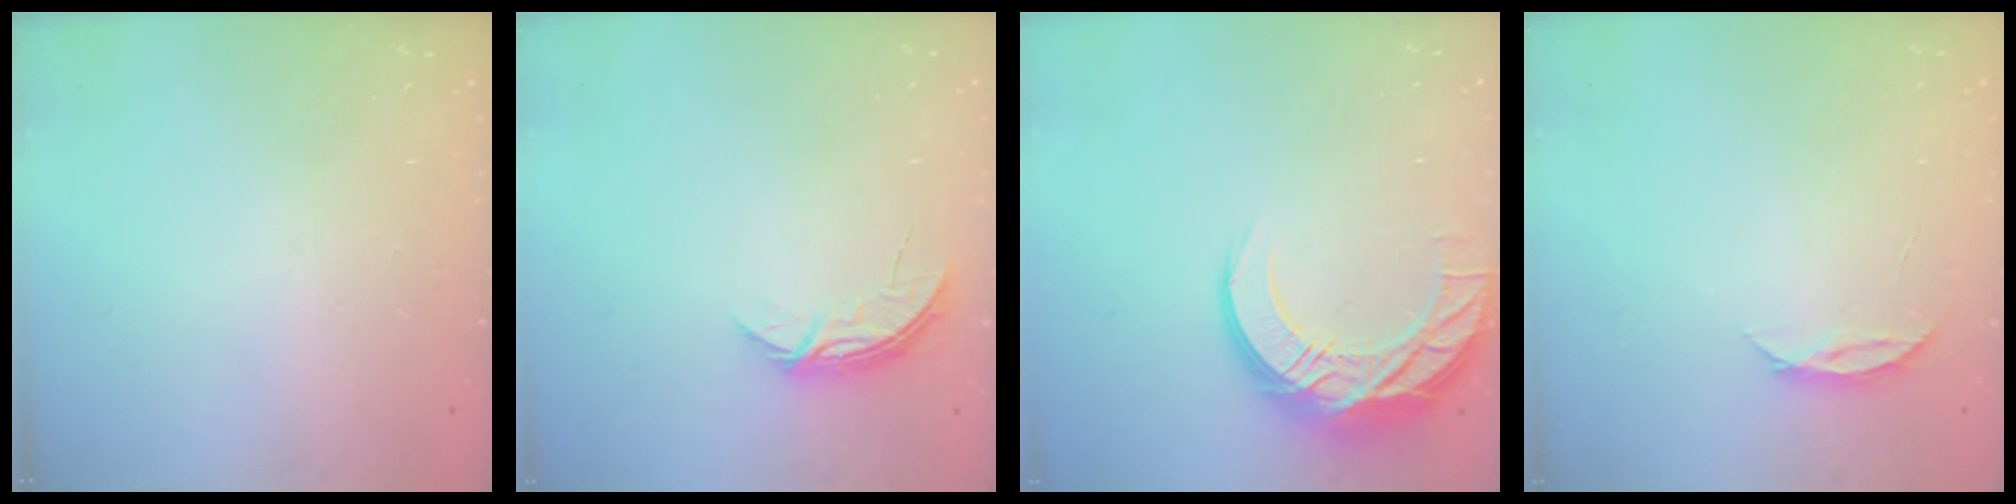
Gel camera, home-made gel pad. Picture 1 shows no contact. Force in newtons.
{"total": 5.4, "press": 5.4, "slide": 0.6}
{"total": 13.7, "press": 13.7, "slide": 0.9}
{"total": 3.7, "press": 3.6, "slide": 0.4}